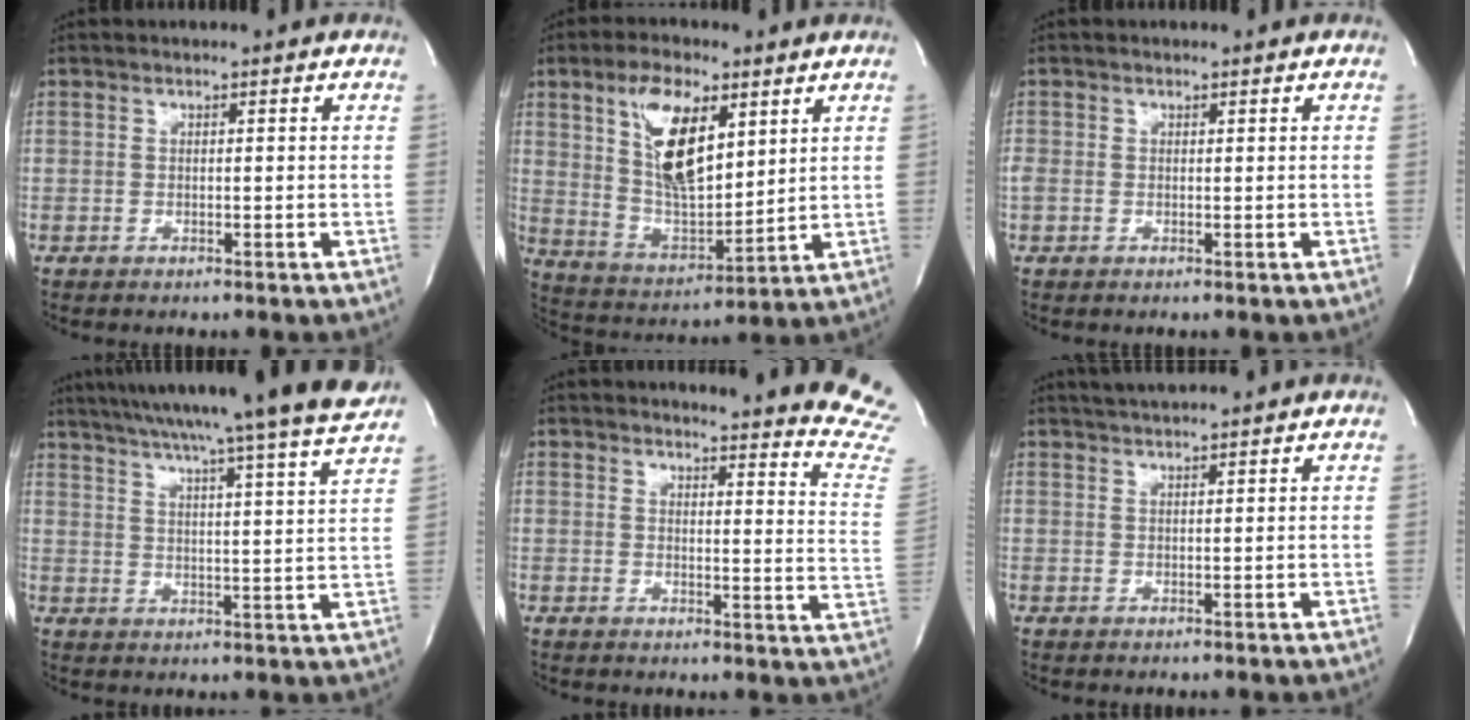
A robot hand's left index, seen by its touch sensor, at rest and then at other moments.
{"total": 13.1, "force": [5.4, 5.0, 10.8], "torque": [-0.210, -0.001, 0.106]}
{"total": 1.3, "force": [0.0, 1.1, 0.6], "torque": [-0.027, 0.009, 0.003]}
{"total": 23.8, "force": [21.1, -2.1, 10.9], "torque": [-0.184, -0.043, 0.281]}
{"total": 19.0, "force": [18.4, -0.2, 4.8], "torque": [-0.049, -0.158, 0.179]}
{"total": 3.4, "force": [3.1, -0.5, 1.2], "torque": [-0.019, 0.016, 0.056]}